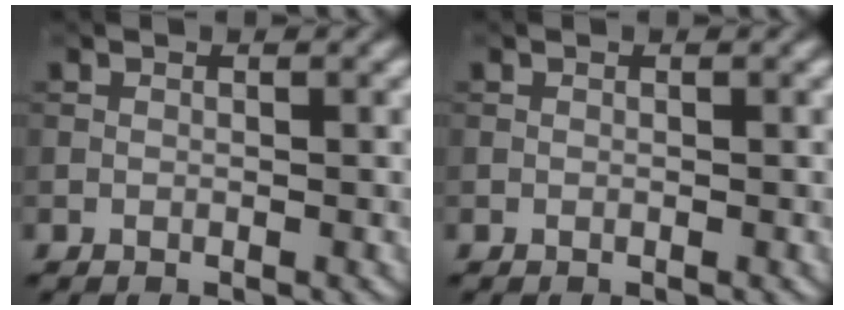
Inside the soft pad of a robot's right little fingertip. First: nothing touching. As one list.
[{"total": 0.0}]